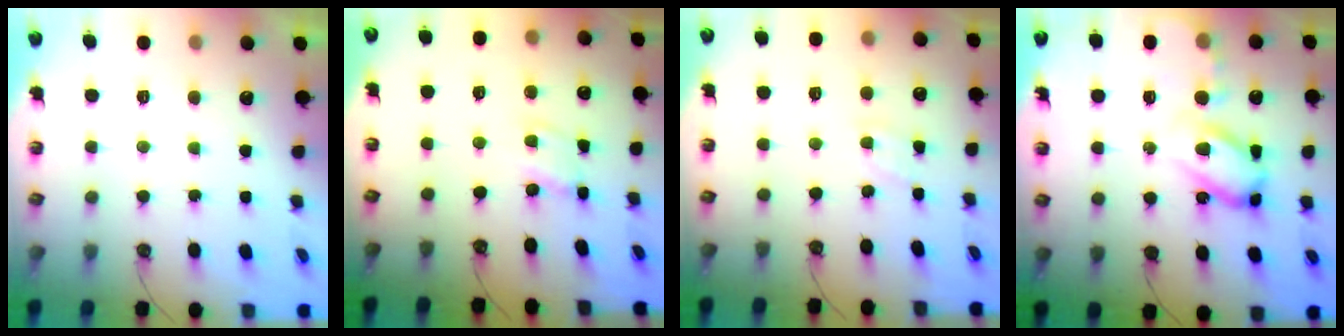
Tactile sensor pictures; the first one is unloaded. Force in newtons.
{"total": 1.8, "press": 1.8, "slide": 0.2}
{"total": 3.5, "press": 3.4, "slide": 0.5}
{"total": 14.9, "press": 14.8, "slide": 1.4}